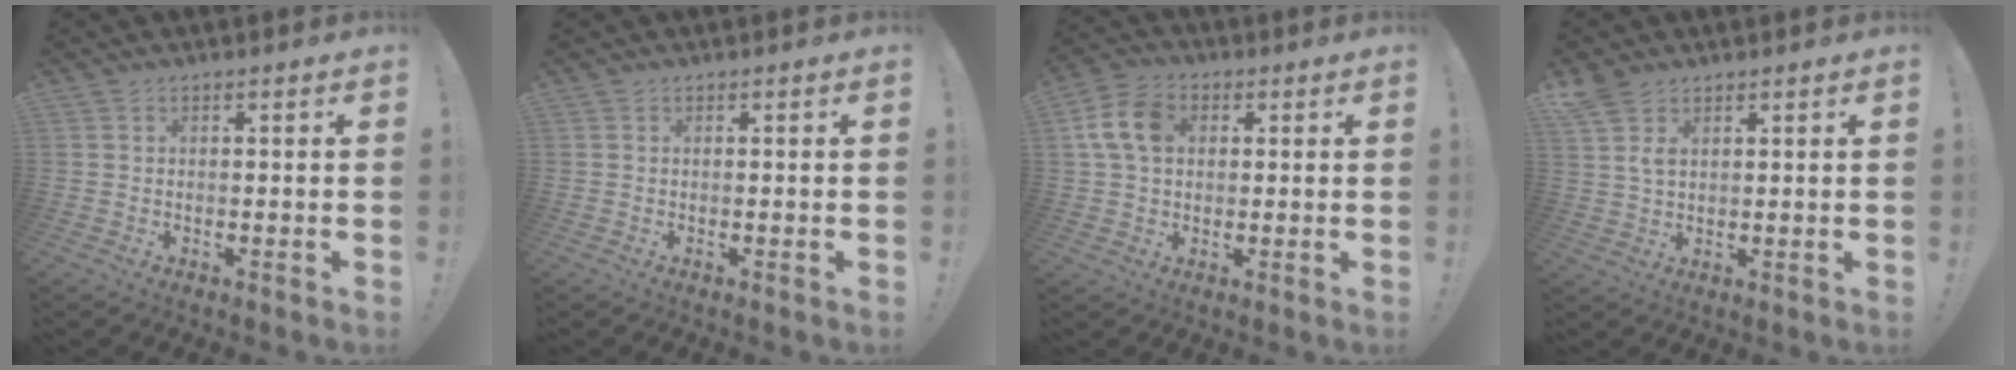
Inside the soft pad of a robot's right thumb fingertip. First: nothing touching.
{"total": 0.0}
{"total": 10.4, "force": [2.2, 7.5, 6.8], "torque": [-0.128, 0.016, 0.047]}
{"total": 5.3, "force": [3.3, 2.6, 3.2], "torque": [-0.062, -0.010, 0.064]}